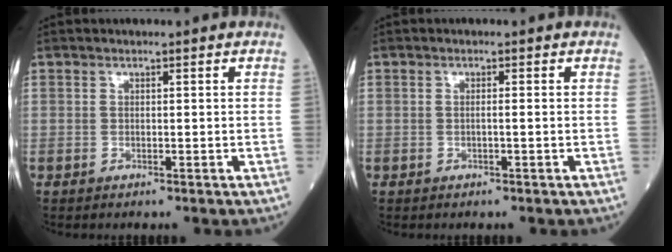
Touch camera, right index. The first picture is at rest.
{"total": 0.6, "force": [-0.2, -0.1, 0.6], "torque": [-0.011, 0.002, -0.003]}